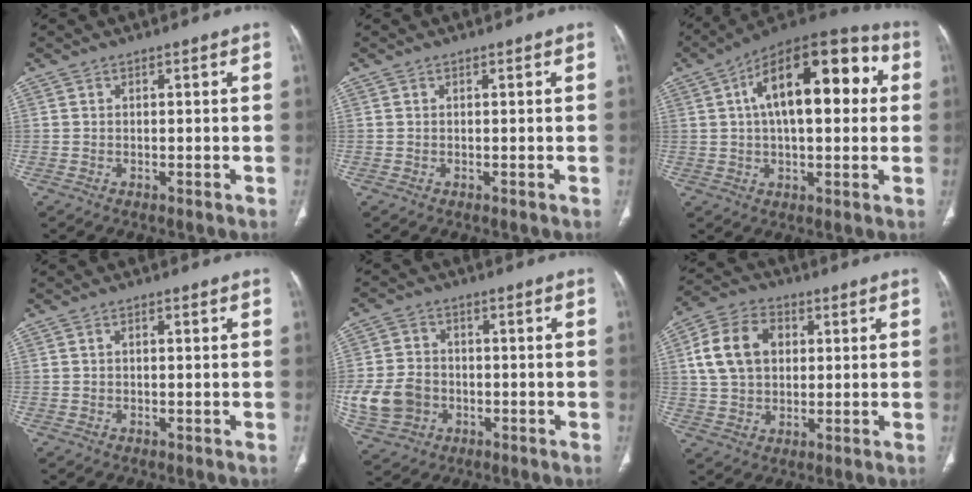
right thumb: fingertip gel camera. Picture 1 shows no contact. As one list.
[{"total": 0.0}, {"total": 21.0, "force": [4.4, 9.9, 17.9], "torque": [-0.249, 0.034, 0.057]}, {"total": 0.8, "force": [0.1, 0.5, 0.6], "torque": [-0.012, 0.002, 0.001]}, {"total": 10.9, "force": [-2.3, 9.1, 5.6], "torque": [-0.102, 0.012, -0.036]}, {"total": 13.1, "force": [2.9, 9.6, 8.4], "torque": [-0.141, 0.012, 0.049]}]